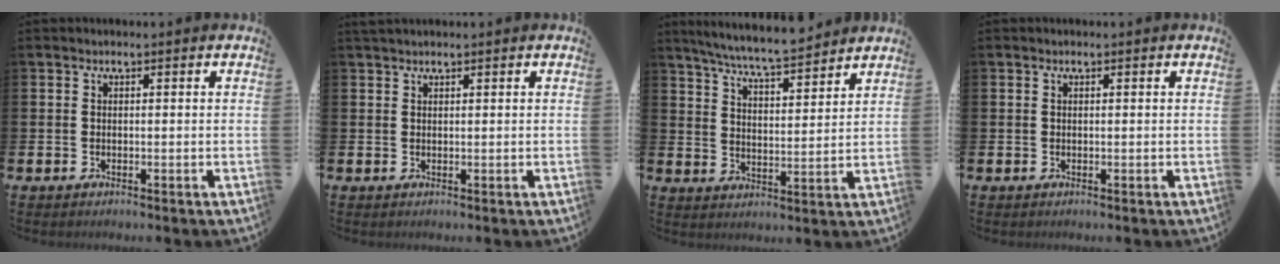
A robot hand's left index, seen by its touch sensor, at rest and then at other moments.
{"total": 0.9, "force": [0.9, 0.1, 0.2], "torque": [-0.001, 0.000, 0.015]}
{"total": 7.1, "force": [6.8, 0.0, 2.0], "torque": [-0.063, -0.041, 0.121]}
{"total": 0.0}